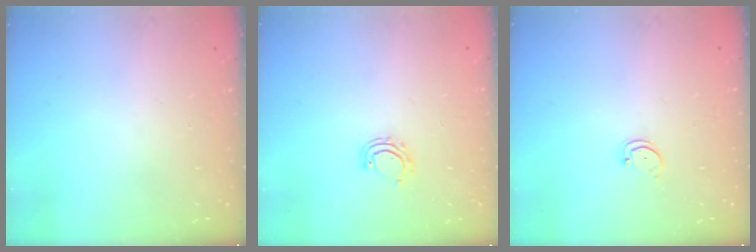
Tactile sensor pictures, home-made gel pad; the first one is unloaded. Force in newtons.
{"total": 6.1, "press": 5.9, "slide": 1.4}
{"total": 1.6, "press": 1.6, "slide": 0.4}